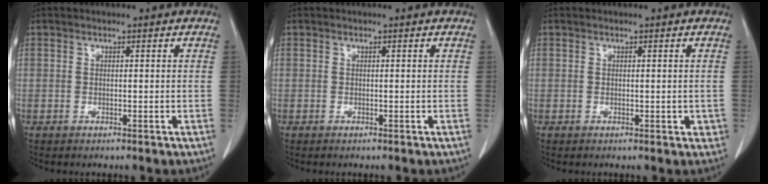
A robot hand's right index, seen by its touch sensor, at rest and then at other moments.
{"total": 0.0}
{"total": 1.5, "force": [-0.2, 0.9, 1.2], "torque": [-0.009, 0.000, 0.001]}